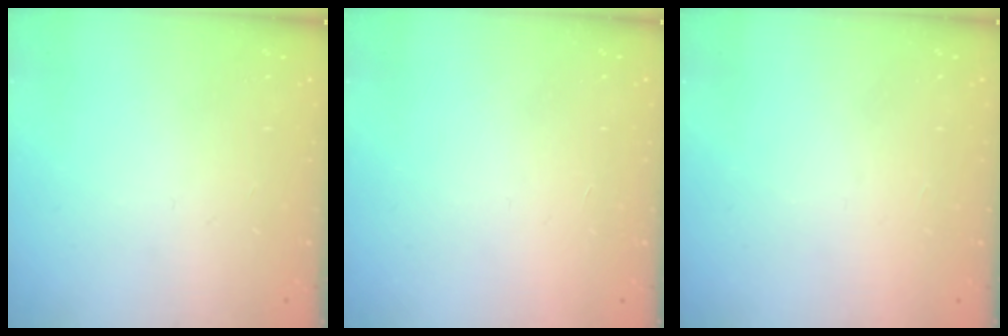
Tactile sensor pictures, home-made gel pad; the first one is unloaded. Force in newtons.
{"total": 1.5, "press": 1.5, "slide": 0.1}
{"total": 1.6, "press": 1.6, "slide": 0.1}